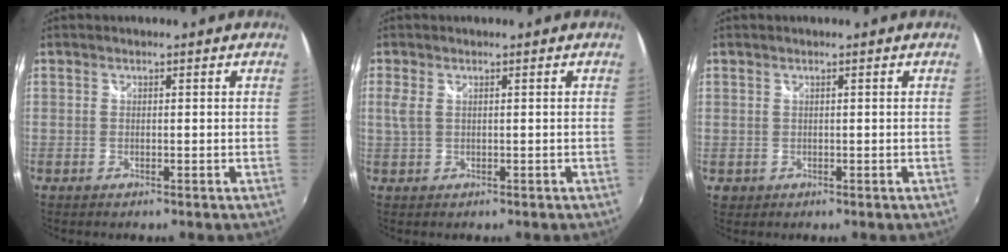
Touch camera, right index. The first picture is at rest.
{"total": 2.2, "force": [0.4, 1.1, 1.8], "torque": [-0.041, 0.002, 0.013]}
{"total": 1.6, "force": [0.1, 1.5, 0.2], "torque": [-0.002, 0.002, 0.005]}